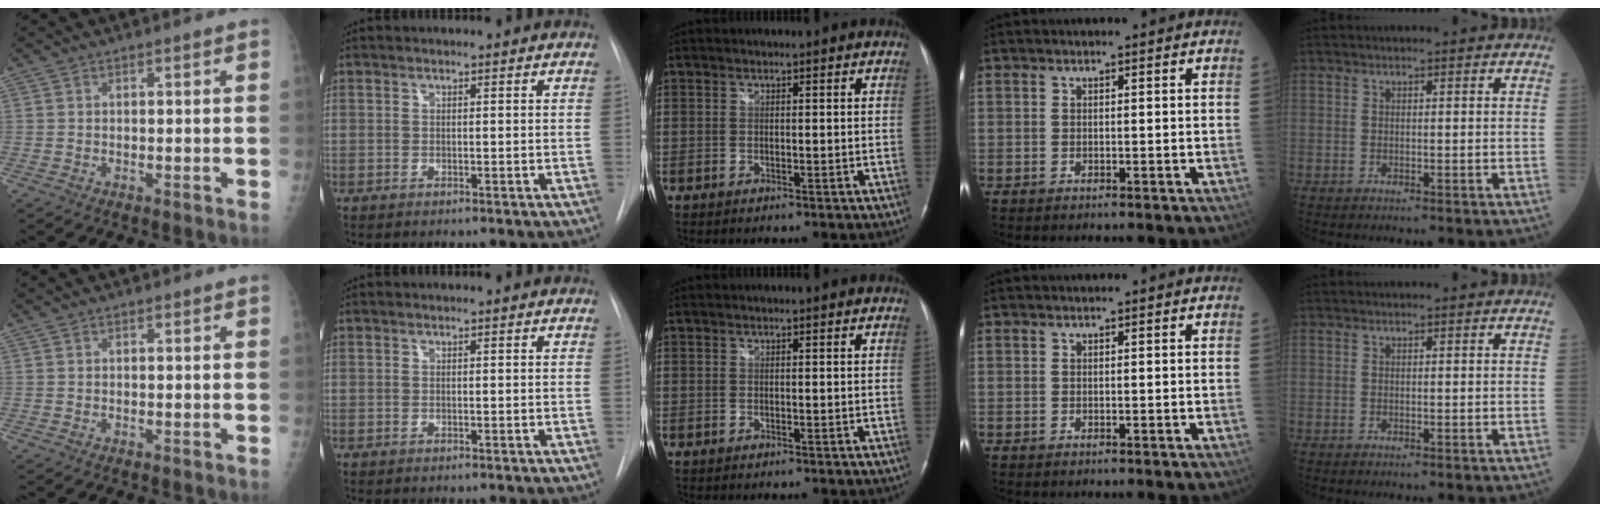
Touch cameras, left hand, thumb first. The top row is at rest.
{}